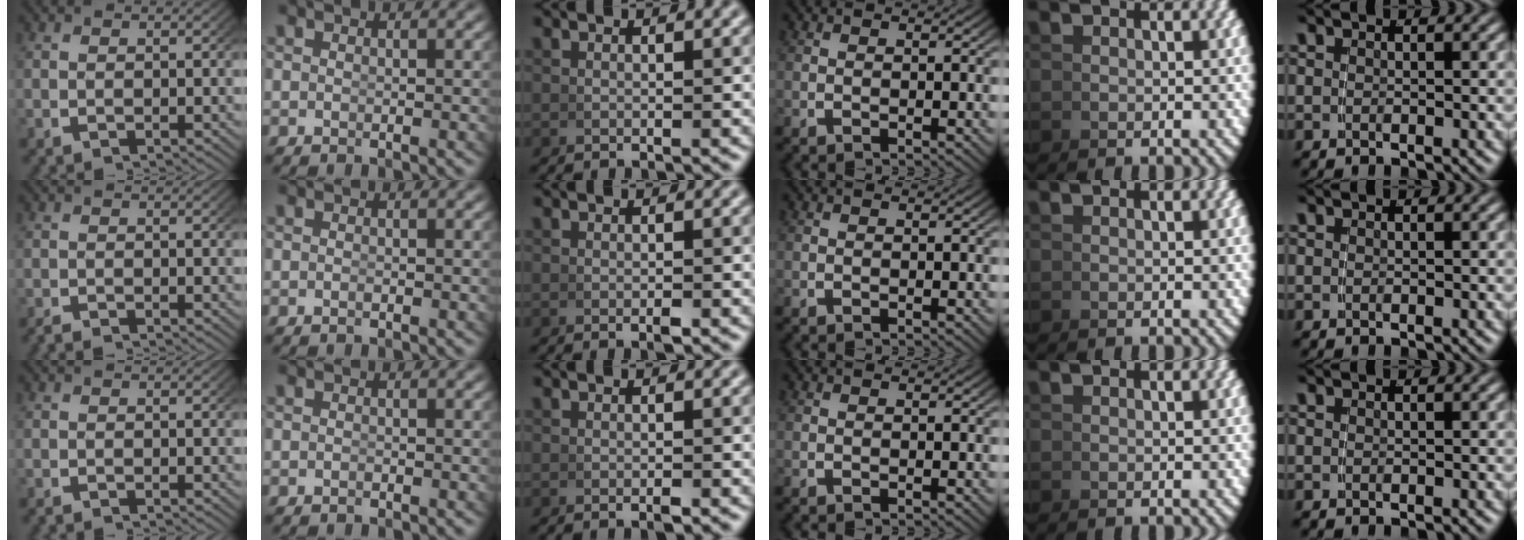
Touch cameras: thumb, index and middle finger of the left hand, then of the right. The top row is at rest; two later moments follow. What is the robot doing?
{"motion": "grasp_and_lifting", "object": "calculator"}